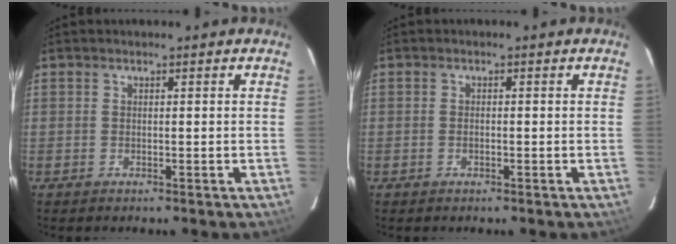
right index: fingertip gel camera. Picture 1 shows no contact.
{"total": 0.8, "force": [-0.4, 0.4, 0.5], "torque": [-0.012, 0.000, -0.007]}